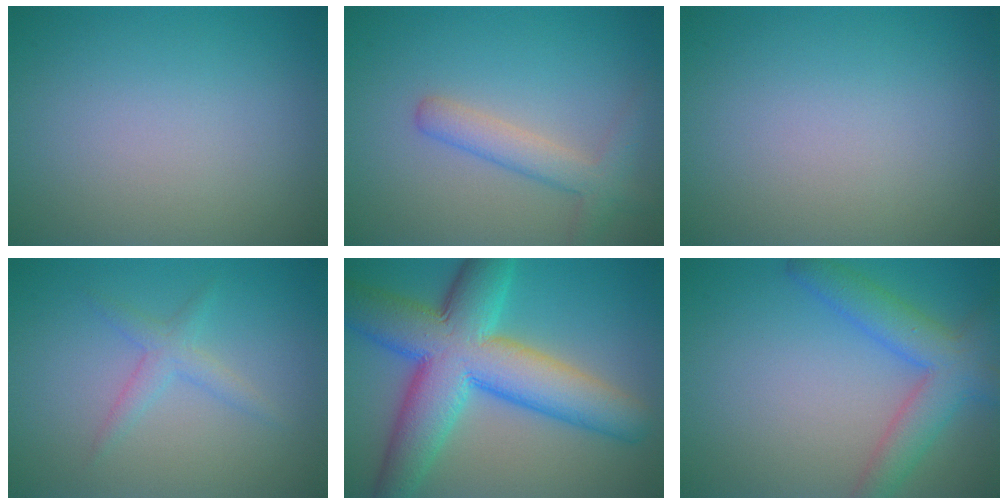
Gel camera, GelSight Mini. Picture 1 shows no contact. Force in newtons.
{"total": 3.0, "press": 3.0, "slide": 0.2}
{"total": 0.0}
{"total": 1.8, "press": 1.8, "slide": 0.1}
{"total": 12.0, "press": 12.0, "slide": 0.2}
{"total": 5.2, "press": 5.2, "slide": 0.2}